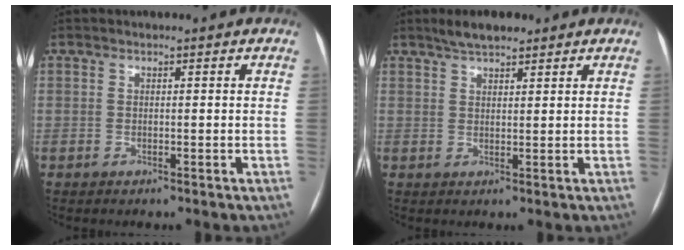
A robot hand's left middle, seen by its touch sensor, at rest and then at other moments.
{"total": 4.4, "force": [3.5, 1.3, 2.3], "torque": [-0.050, 0.013, 0.061]}